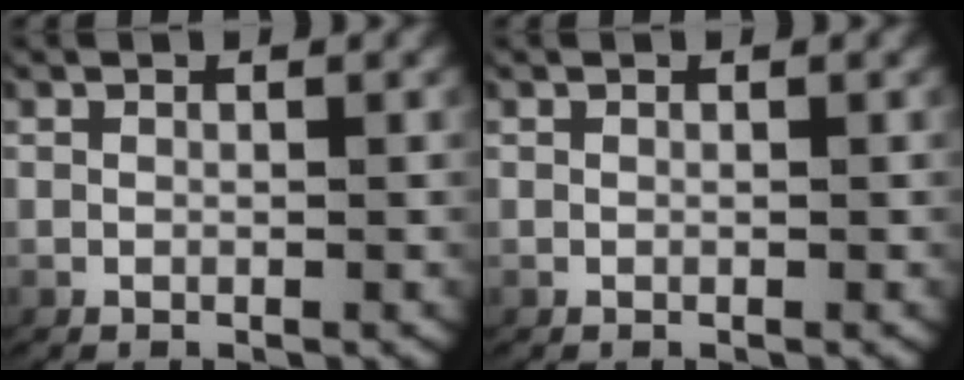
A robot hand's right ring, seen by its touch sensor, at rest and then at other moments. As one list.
[{"total": 0.0}]